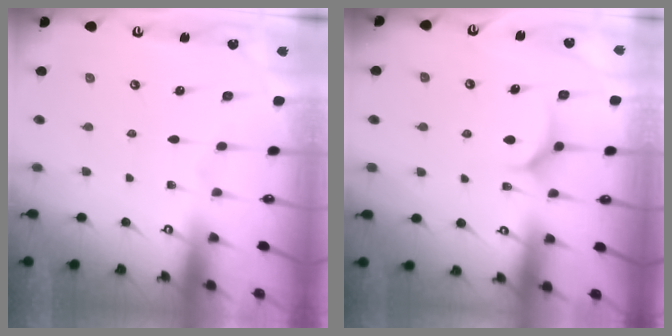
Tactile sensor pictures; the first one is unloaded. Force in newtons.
{"total": 6.5, "press": 6.5, "slide": 0.6}